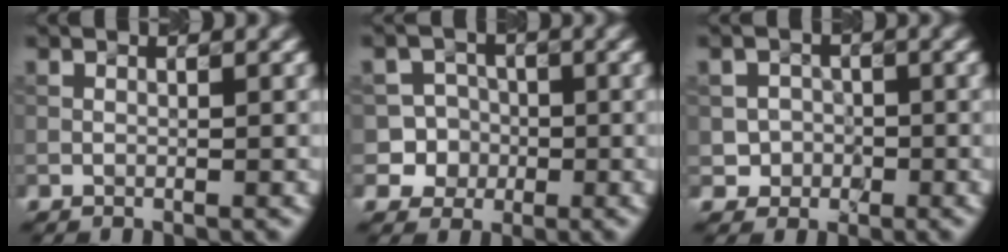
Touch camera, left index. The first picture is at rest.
{"total": 3.6, "force": [-1.3, 3.4, 0.0], "torque": [0.021, 0.008, -0.028]}
{"total": 2.0, "force": [-0.7, 1.9, -0.2], "torque": [0.018, 0.003, -0.011]}